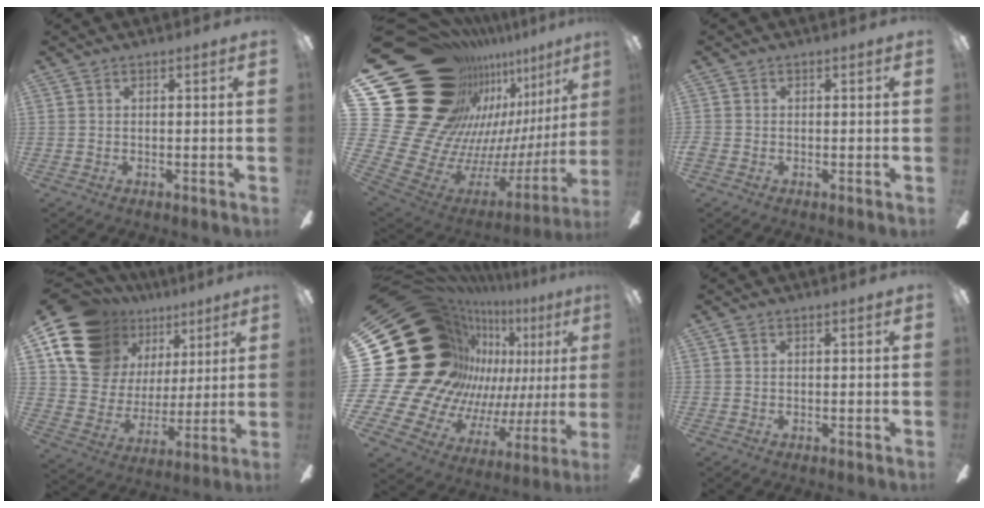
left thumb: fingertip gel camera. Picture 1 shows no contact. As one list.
[{"total": 31.0, "force": [12.7, 21.6, 18.3], "torque": [-0.311, -0.163, 0.327]}, {"total": 1.4, "force": [-0.5, 1.2, 0.4], "torque": [-0.006, 0.005, -0.010]}, {"total": 16.2, "force": [10.5, 11.0, 5.7], "torque": [-0.127, -0.064, 0.203]}, {"total": 35.1, "force": [11.4, 25.0, 21.9], "torque": [-0.345, -0.138, 0.312]}, {"total": 1.1, "force": [0.5, 0.9, 0.5], "torque": [-0.010, 0.005, 0.009]}]